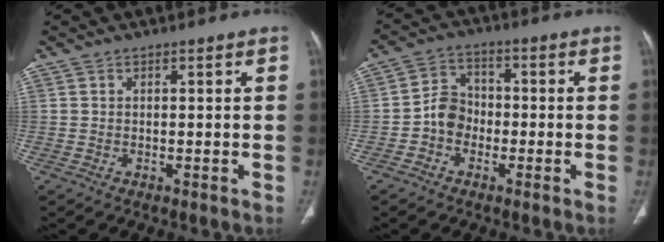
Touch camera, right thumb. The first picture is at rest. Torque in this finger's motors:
{"motor_torque": [0.47, 0.23, 0.48, -0.35, 0.01]}